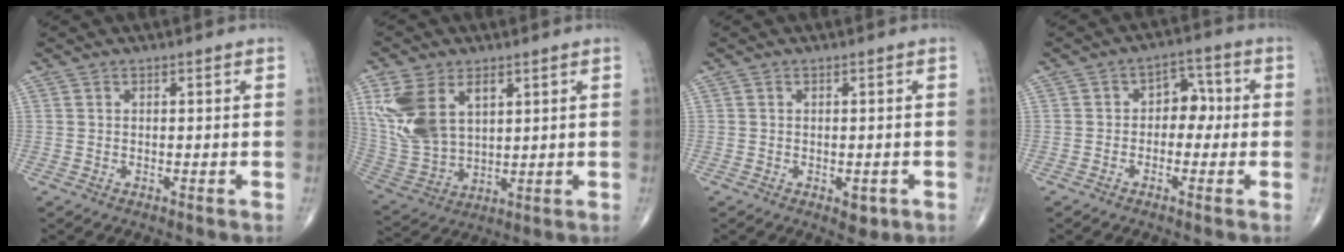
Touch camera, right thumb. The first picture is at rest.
{"total": 14.3, "force": [5.3, 8.7, 10.0], "torque": [-0.204, -0.011, 0.122]}
{"total": 2.4, "force": [-0.9, 1.4, 1.7], "torque": [-0.008, 0.001, -0.007]}
{"total": 5.1, "force": [-0.4, 3.8, 3.5], "torque": [-0.014, 0.025, -0.017]}